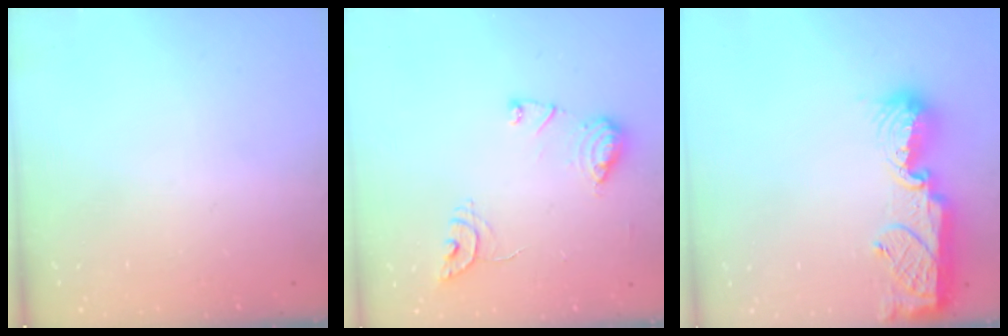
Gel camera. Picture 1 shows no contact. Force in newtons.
{"total": 10.8, "press": 10.8, "slide": 0.5}
{"total": 11.0, "press": 11.0, "slide": 0.6}